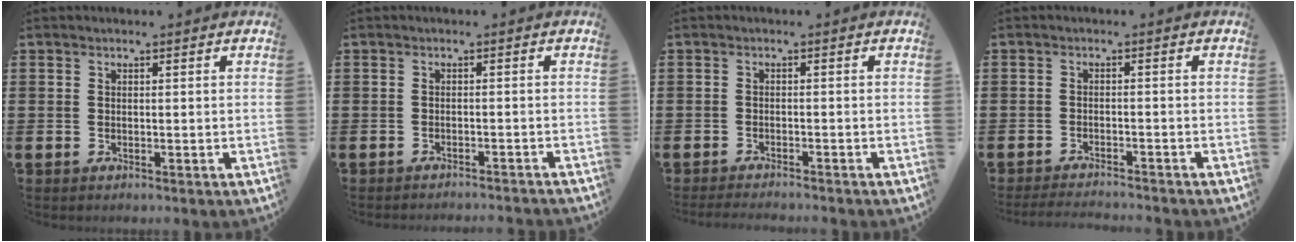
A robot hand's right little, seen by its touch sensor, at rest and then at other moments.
{"total": 1.0, "force": [-1.0, -0.2, -0.1], "torque": [0.001, 0.002, -0.021]}
{"total": 1.2, "force": [-1.2, -0.1, 0.3], "torque": [-0.005, 0.001, -0.024]}
{"total": 1.9, "force": [-1.9, -0.1, 0.3], "torque": [-0.006, 0.004, -0.038]}